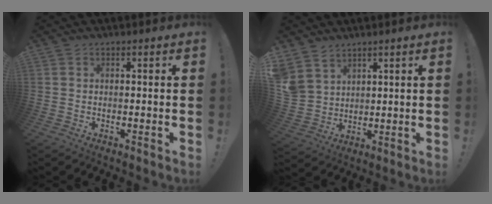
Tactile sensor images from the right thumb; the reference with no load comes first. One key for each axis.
{"total": 6.6, "fx": 4.8, "fy": 4.4, "fz": 1.4, "tx": -0.041, "ty": -0.031, "tz": 0.101}